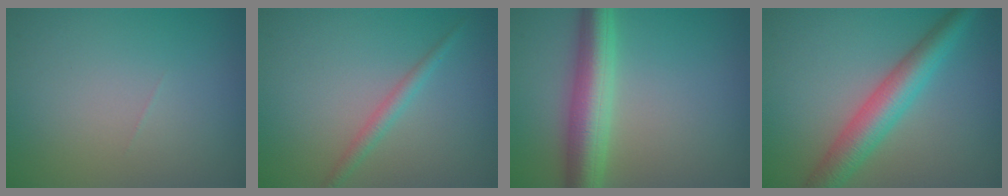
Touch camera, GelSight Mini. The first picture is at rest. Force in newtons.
{"total": 1.6, "press": 1.6, "slide": 0.0}
{"total": 5.8, "press": 5.8, "slide": 0.2}
{"total": 5.3, "press": 5.3, "slide": 0.1}